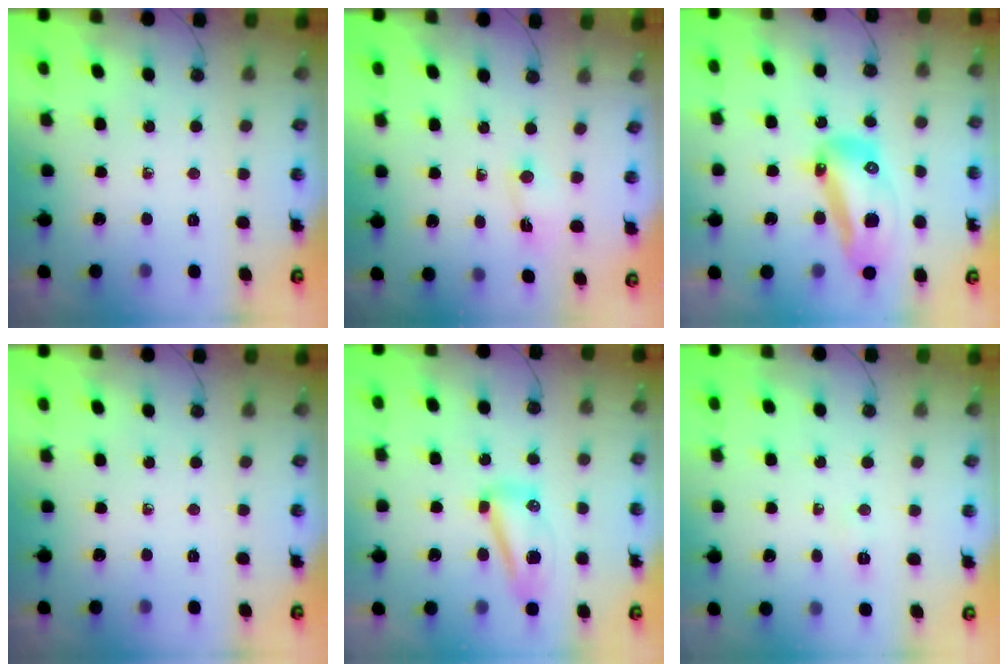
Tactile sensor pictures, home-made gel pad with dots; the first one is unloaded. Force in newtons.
{"total": 2.2, "press": 2.1, "slide": 0.3}
{"total": 14.7, "press": 14.6, "slide": 1.7}
{"total": 0.0}
{"total": 9.9, "press": 9.9, "slide": 0.8}
{"total": 17.8, "press": 5.9, "slide": 16.8}